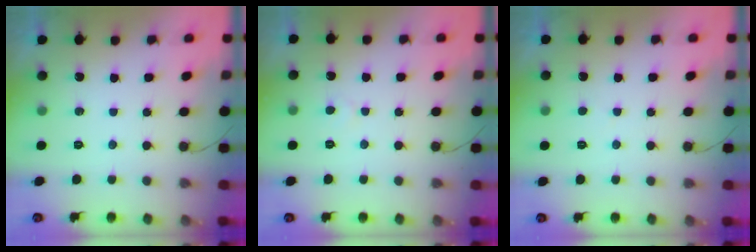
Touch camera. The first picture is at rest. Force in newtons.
{"total": 2.4, "press": 2.4, "slide": 0.2}
{"total": 2.0, "press": 2.0, "slide": 0.2}